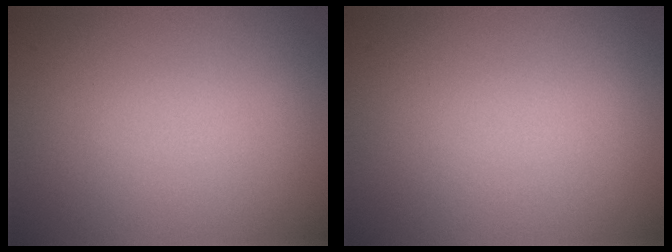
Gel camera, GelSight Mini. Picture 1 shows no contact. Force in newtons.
{"total": 0.0}